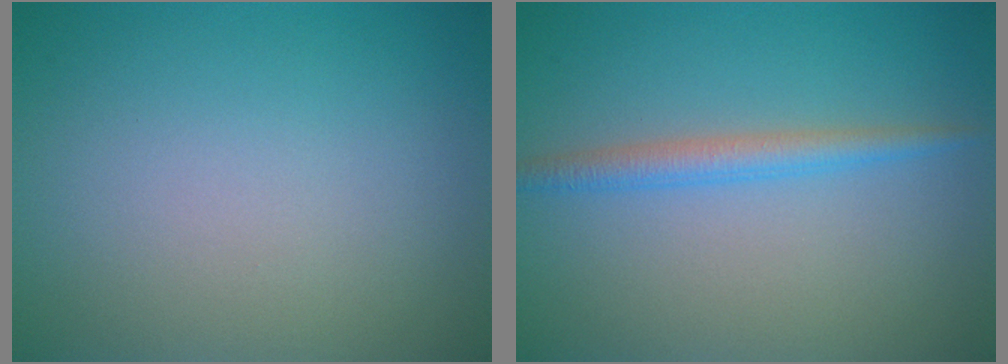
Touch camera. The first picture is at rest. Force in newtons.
{"total": 2.2, "press": 2.2, "slide": 0.1}